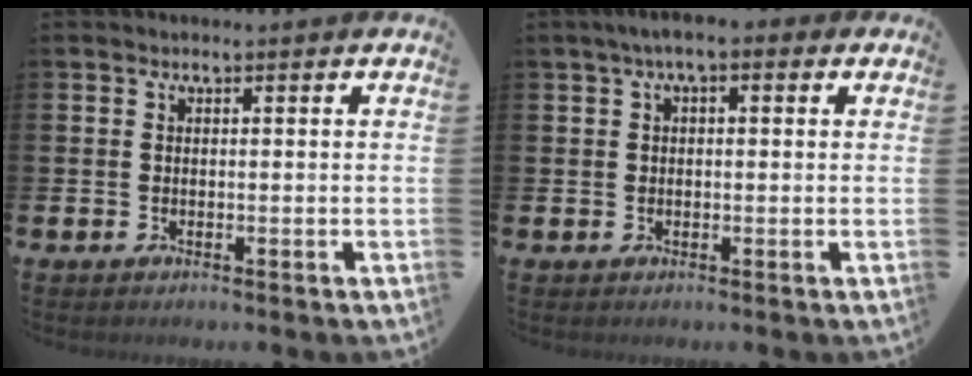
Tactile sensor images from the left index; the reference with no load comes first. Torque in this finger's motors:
{"motor_torque": [1.58, -0.56, 0.30, 0.05]}